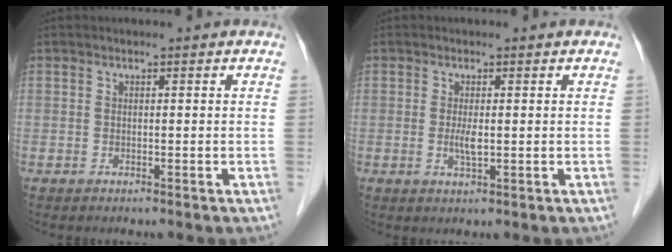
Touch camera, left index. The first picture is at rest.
{"total": 1.9, "force": [-0.1, 0.4, 1.8], "torque": [-0.041, -0.003, -0.001]}